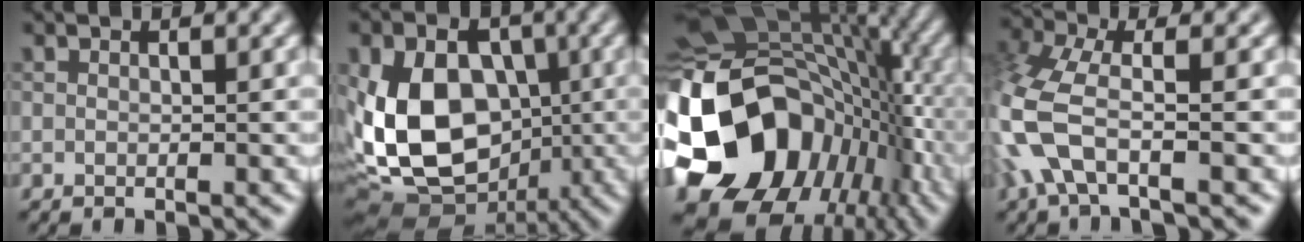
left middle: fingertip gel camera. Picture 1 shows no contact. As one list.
[{"total": 12.8, "force": [-1.5, 9.1, 8.9], "torque": [-0.177, 0.000, -0.041]}, {"total": 19.0, "force": [-5.0, 14.4, 11.3], "torque": [-0.248, -0.020, -0.087]}, {"total": 6.2, "force": [-2.1, 2.8, 5.1], "torque": [-0.139, 0.002, -0.059]}]